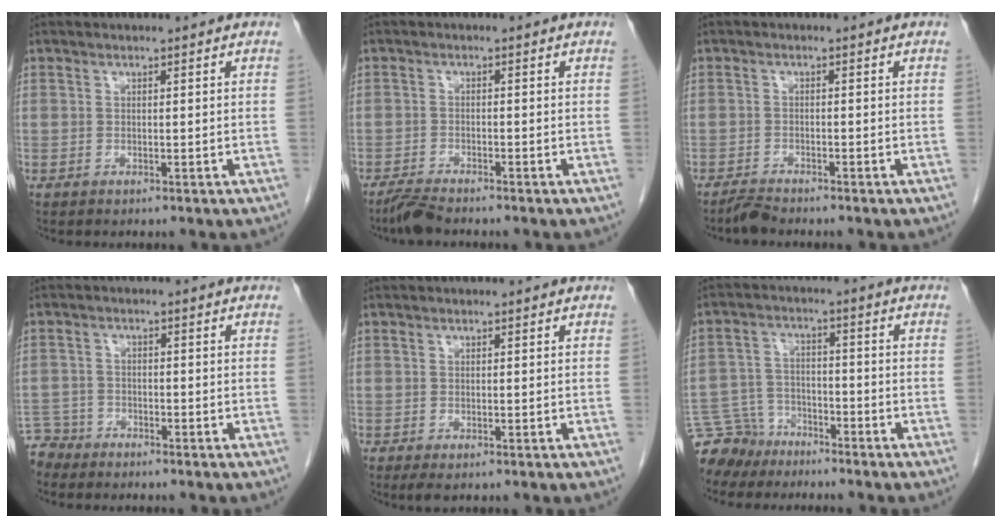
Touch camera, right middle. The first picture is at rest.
{"total": 2.8, "force": [-2.6, 0.1, 1.1], "torque": [-0.029, -0.011, -0.051]}
{"total": 1.8, "force": [-1.8, -0.1, 0.3], "torque": [-0.011, -0.008, -0.035]}
{"total": 4.1, "force": [-3.8, 1.3, -0.9], "torque": [0.020, -0.004, -0.075]}
{"total": 1.4, "force": [-0.8, 0.6, 1.0], "torque": [-0.014, -0.003, -0.007]}
{"total": 7.8, "force": [-6.8, 3.8, 0.1], "torque": [-0.006, 0.004, -0.128]}